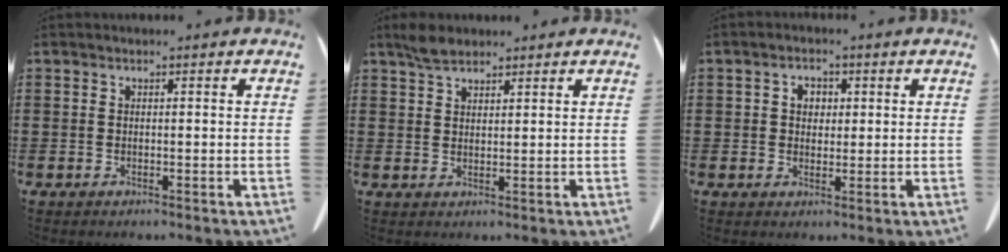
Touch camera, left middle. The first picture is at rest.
{"total": 3.2, "force": [2.6, 1.3, 1.5], "torque": [-0.035, 0.006, 0.049]}
{"total": 2.7, "force": [0.6, 2.3, 1.4], "torque": [-0.028, 0.007, 0.005]}